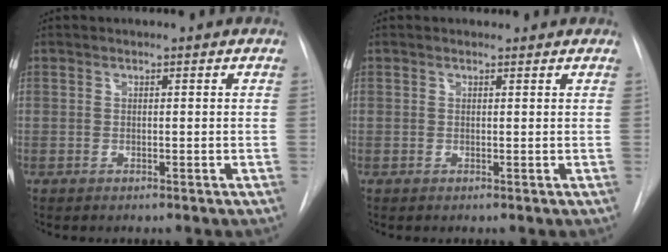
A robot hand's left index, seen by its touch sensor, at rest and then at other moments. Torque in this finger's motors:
{"motor_torque": [0.36, -1.78, 0.00, 0.01]}